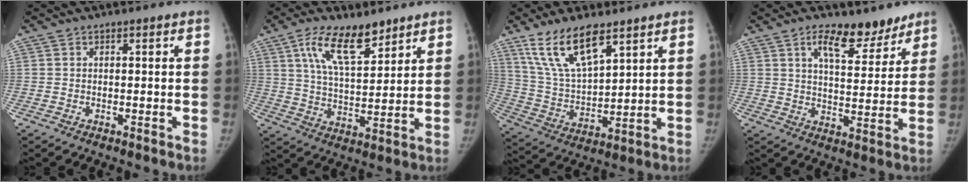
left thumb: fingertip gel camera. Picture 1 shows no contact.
{"total": 12.5, "force": [7.7, 5.2, 8.3], "torque": [-0.123, -0.039, 0.143]}
{"total": 14.2, "force": [9.2, 5.3, 9.4], "torque": [-0.158, -0.040, 0.191]}
{"total": 11.0, "force": [7.6, 4.8, 6.3], "torque": [-0.062, -0.049, 0.120]}